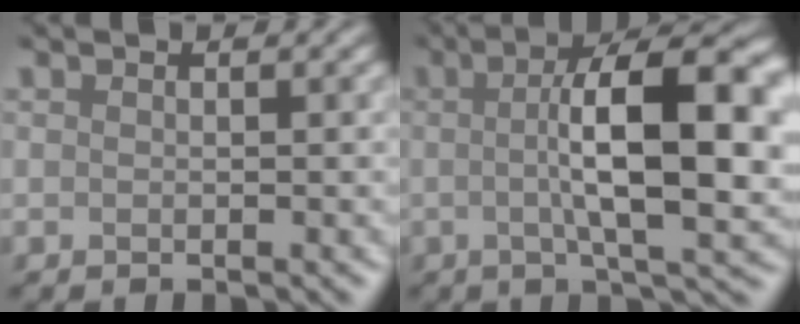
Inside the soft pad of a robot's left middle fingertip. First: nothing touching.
{"total": 10.1, "force": [0.4, 1.8, 9.9], "torque": [-0.153, 0.017, 0.024]}